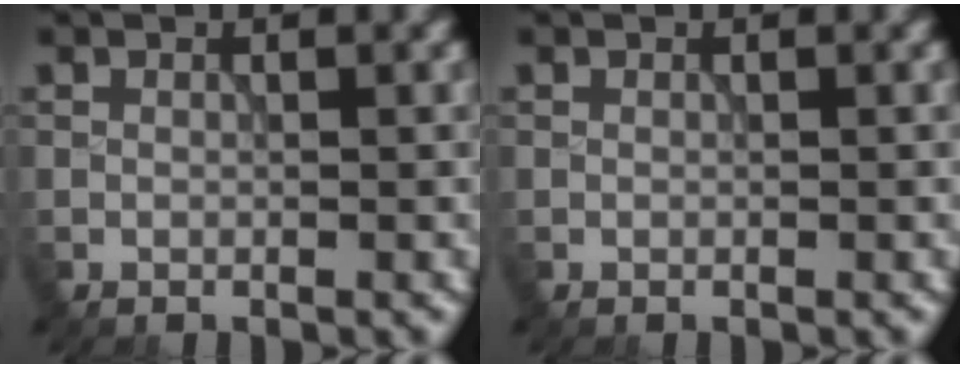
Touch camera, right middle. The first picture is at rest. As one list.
[{"total": 0.0}]